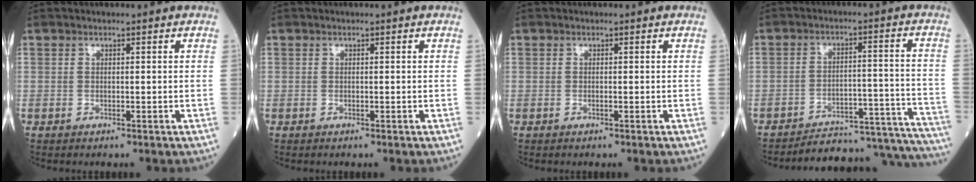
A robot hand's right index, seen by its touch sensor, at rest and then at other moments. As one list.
[{"total": 0.0}, {"total": 0.0}, {"total": 21.9, "force": [-21.5, 1.8, 3.8], "torque": [-0.010, 0.020, -0.272]}]